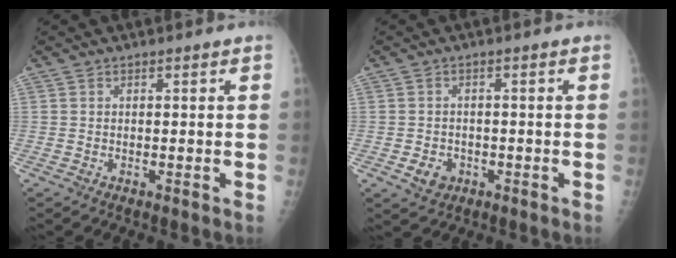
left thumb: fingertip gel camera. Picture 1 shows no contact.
{"total": 3.5, "force": [-1.2, 2.9, 1.5], "torque": [-0.015, 0.004, -0.013]}